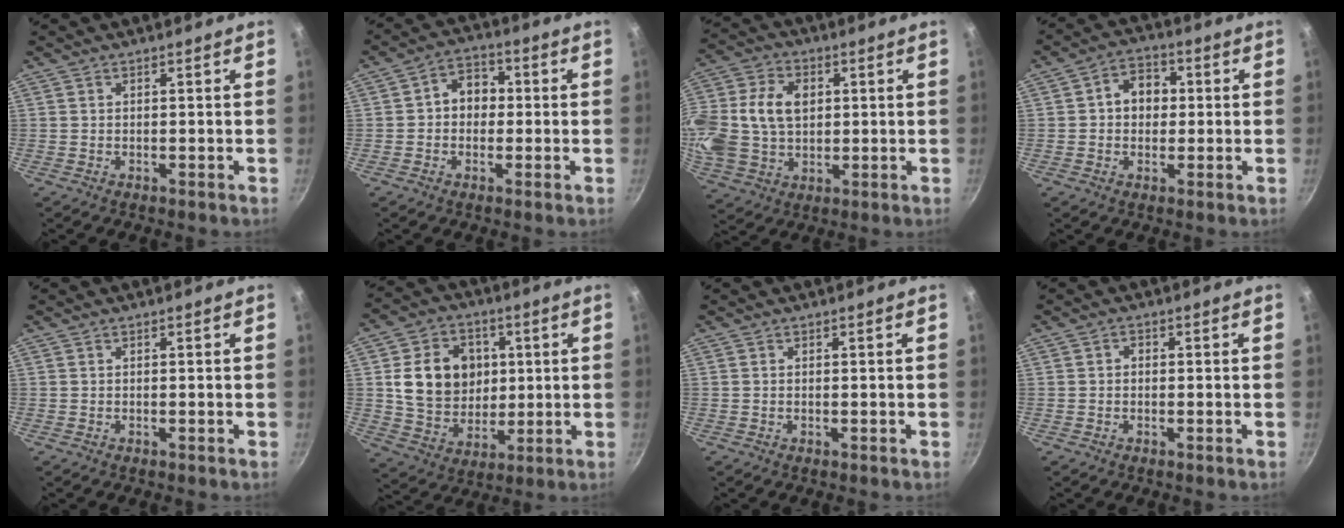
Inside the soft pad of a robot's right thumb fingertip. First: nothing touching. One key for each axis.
{"total": 6.7, "fx": 0.1, "fy": 5.4, "fz": 3.9, "tx": -0.020, "ty": 0.017, "tz": -0.010}
{"total": 20.6, "fx": 2.9, "fy": 15.2, "fz": 13.5, "tx": -0.299, "ty": 0.027, "tz": 0.055}
{"total": 7.1, "fx": 0.7, "fy": 5.7, "fz": 4.3, "tx": -0.031, "ty": 0.011, "tz": 0.000}
{"total": 0.0}
{"total": 15.3, "fx": 2.4, "fy": 12.8, "fz": 8.2, "tx": -0.114, "ty": 0.001, "tz": 0.050}
{"total": 0.0}
{"total": 1.3, "fx": -0.1, "fy": 1.1, "fz": 0.7, "tx": -0.011, "ty": 0.006, "tz": -0.004}